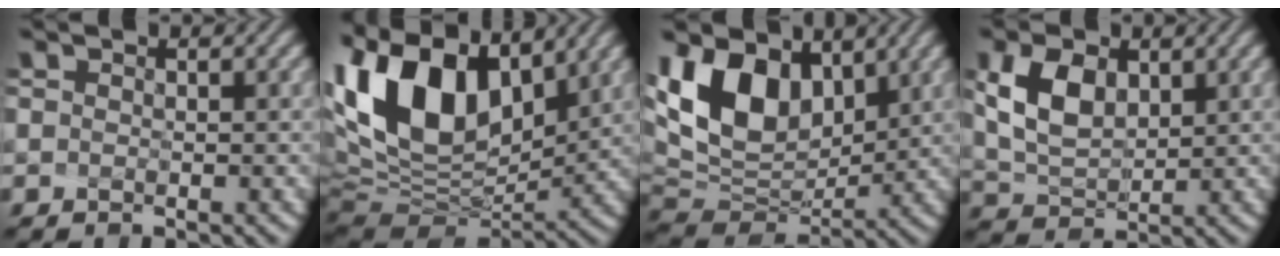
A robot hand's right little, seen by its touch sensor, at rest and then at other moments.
{"total": 13.0, "force": [5.7, 7.2, 9.2], "torque": [-0.193, 0.023, 0.112]}
{"total": 10.3, "force": [4.2, 6.6, 6.7], "torque": [-0.150, 0.013, 0.080]}
{"total": 4.2, "force": [1.5, 2.5, 3.1], "torque": [-0.068, 0.002, 0.041]}